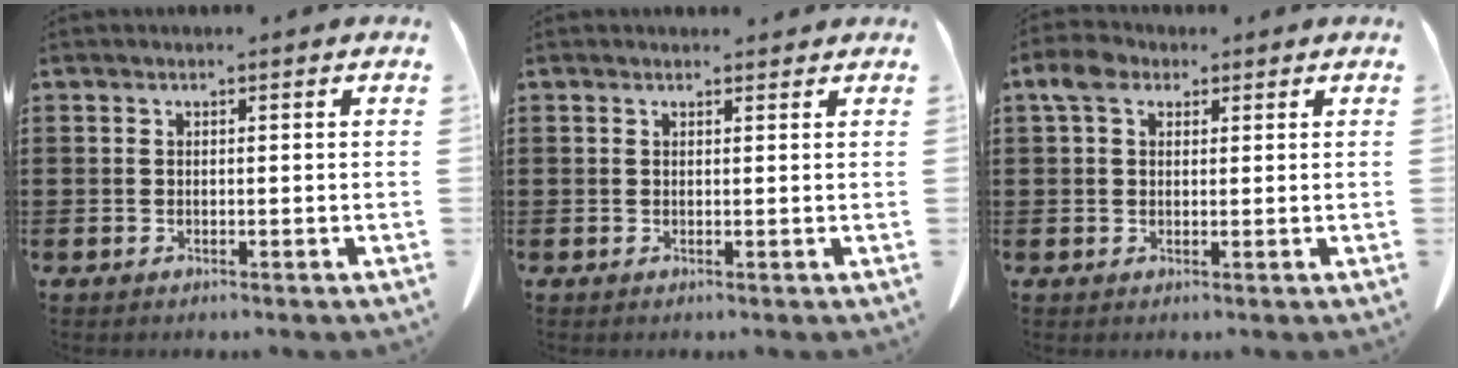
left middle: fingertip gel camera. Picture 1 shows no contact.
{"total": 0.8, "force": [0.7, 0.2, 0.2], "torque": [-0.006, 0.002, 0.013]}
{"total": 3.9, "force": [1.9, 2.5, 2.4], "torque": [-0.057, 0.014, 0.031]}